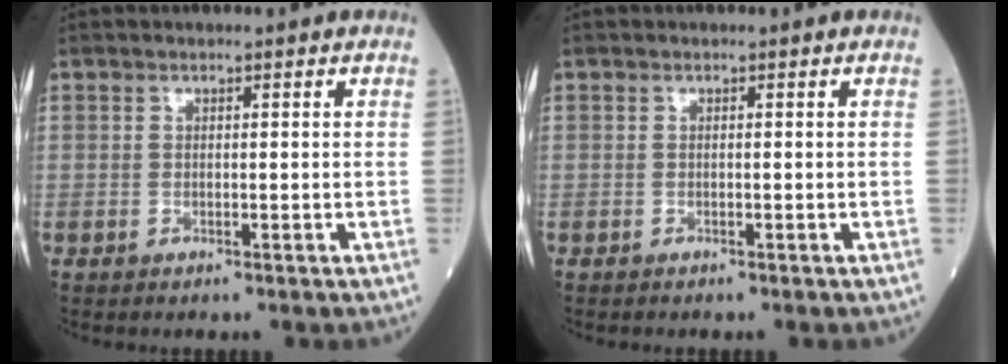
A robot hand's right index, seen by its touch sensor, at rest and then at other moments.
{"total": 0.0}